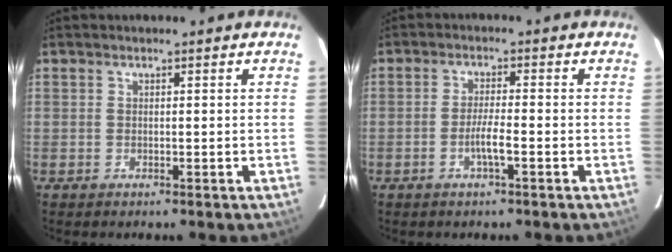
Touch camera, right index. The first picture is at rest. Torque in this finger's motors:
{"motor_torque": [0.85, -0.34, 0.43, 0.11]}